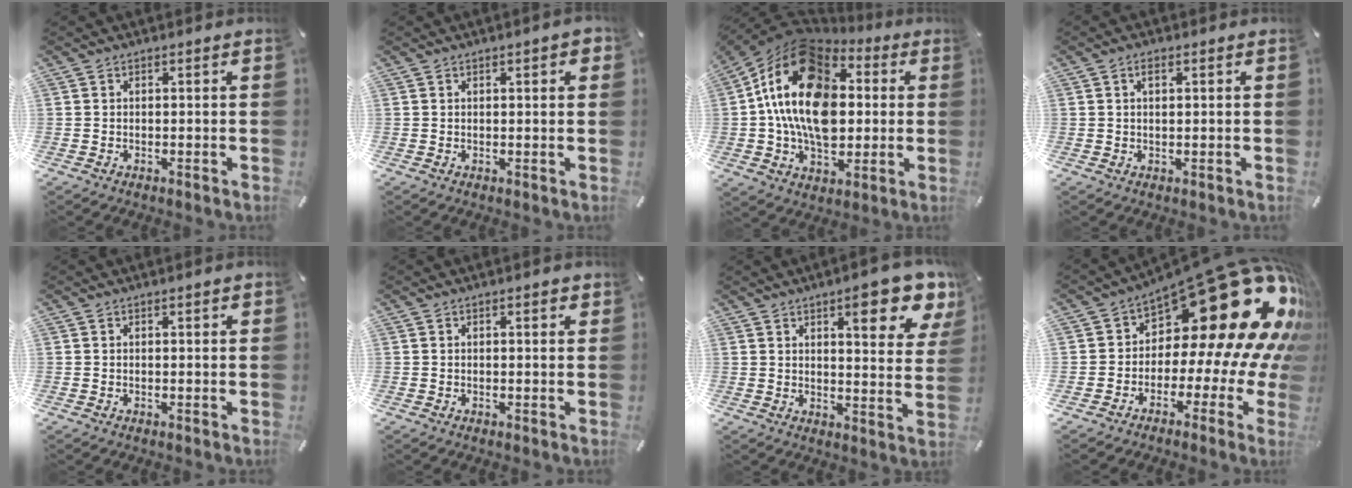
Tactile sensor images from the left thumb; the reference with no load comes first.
{"total": 1.9, "force": [0.7, 0.5, 1.7], "torque": [-0.027, -0.001, 0.010]}
{"total": 22.8, "force": [2.8, 16.0, 16.0], "torque": [-0.323, -0.004, 0.045]}
{"total": 1.6, "force": [0.5, 0.7, 1.3], "torque": [-0.028, 0.003, 0.008]}
{"total": 0.6, "force": [0.3, 0.1, 0.5], "torque": [-0.010, 0.001, 0.005]}
{"total": 1.3, "force": [0.6, 0.3, 1.1], "torque": [-0.015, -0.002, 0.007]}
{"total": 13.0, "force": [8.0, 3.6, 9.6], "torque": [-0.119, -0.049, 0.125]}
{"total": 28.7, "force": [11.7, 13.5, 22.5], "torque": [-0.318, -0.116, 0.228]}